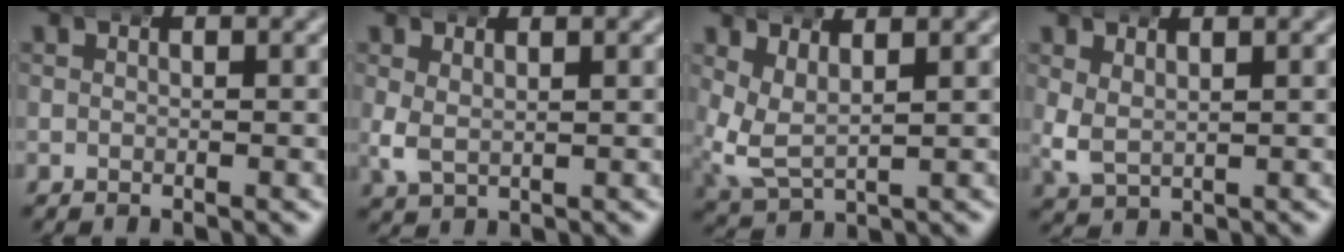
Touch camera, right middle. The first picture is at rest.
{"total": 1.5, "force": [0.7, 0.8, 1.1], "torque": [-0.036, -0.013, 0.024]}
{"total": 4.5, "force": [1.5, 3.2, 2.8], "torque": [-0.090, -0.023, 0.038]}
{"total": 2.0, "force": [0.9, 1.3, 1.2], "torque": [-0.044, -0.017, 0.033]}